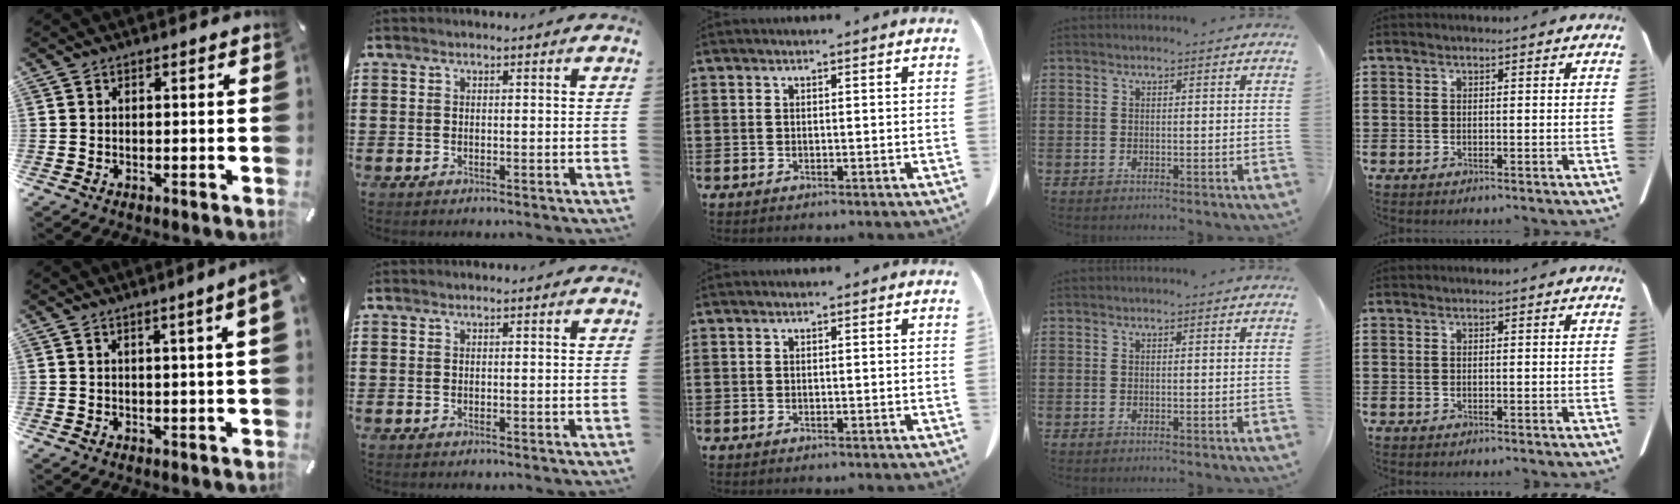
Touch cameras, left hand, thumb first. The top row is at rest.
{"thumb": {"total": 4.3, "force": [1.6, 0.0, 4.0], "torque": [-0.067, -0.004, 0.025]}}